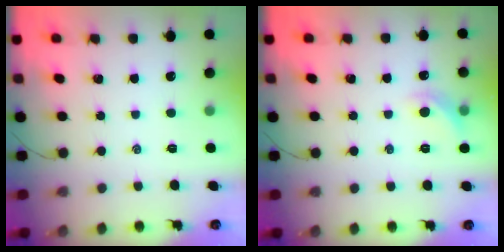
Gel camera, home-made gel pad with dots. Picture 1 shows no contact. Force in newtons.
{"total": 7.0, "press": 6.9, "slide": 1.3}